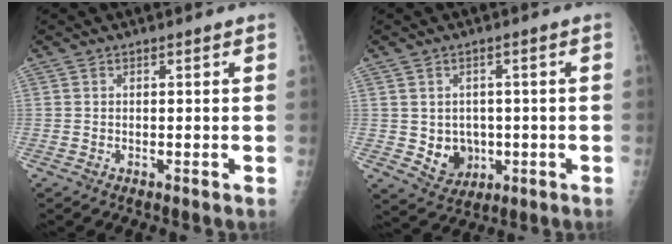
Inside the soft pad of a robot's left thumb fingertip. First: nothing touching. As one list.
[{"total": 6.5, "force": [-0.7, 5.6, 3.2], "torque": [-0.018, 0.001, 0.005]}]